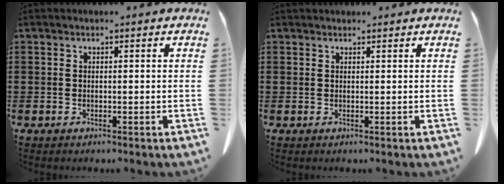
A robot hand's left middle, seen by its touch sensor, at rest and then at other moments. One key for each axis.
{"total": 0.6, "fx": 0.6, "fy": 0.2, "fz": 0.0, "tx": -0.002, "ty": 0.000, "tz": 0.012}